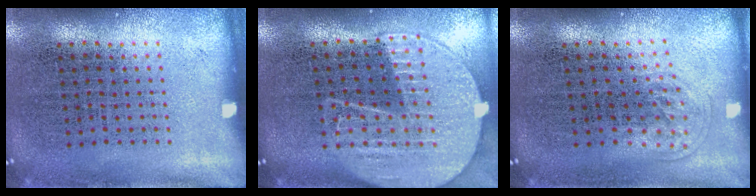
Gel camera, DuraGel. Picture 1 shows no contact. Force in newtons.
{"total": 2.1, "press": 1.9, "slide": 1.0}
{"total": 1.0, "press": 0.6, "slide": 0.8}